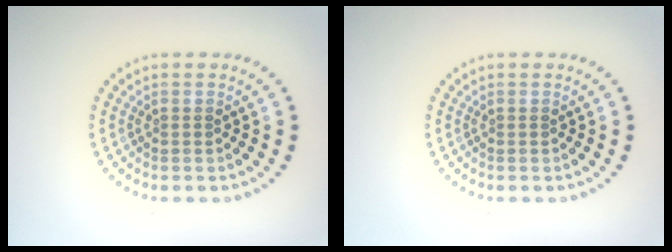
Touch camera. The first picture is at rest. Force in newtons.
{"total": 0.0}